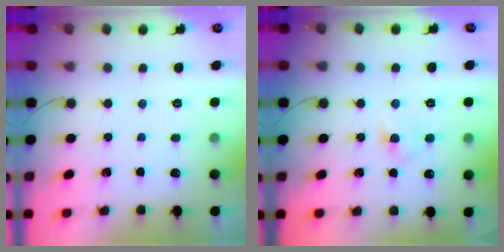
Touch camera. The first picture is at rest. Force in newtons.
{"total": 3.6, "press": 3.4, "slide": 1.1}